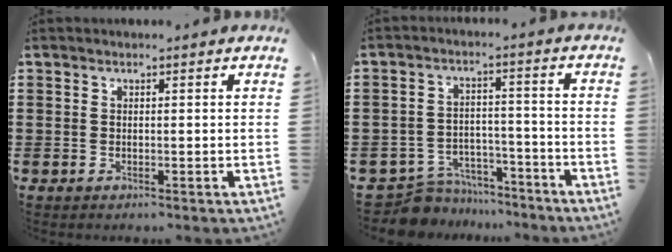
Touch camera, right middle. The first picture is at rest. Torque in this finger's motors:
{"motor_torque": [2.14, 0.00, -0.06, 0.00]}